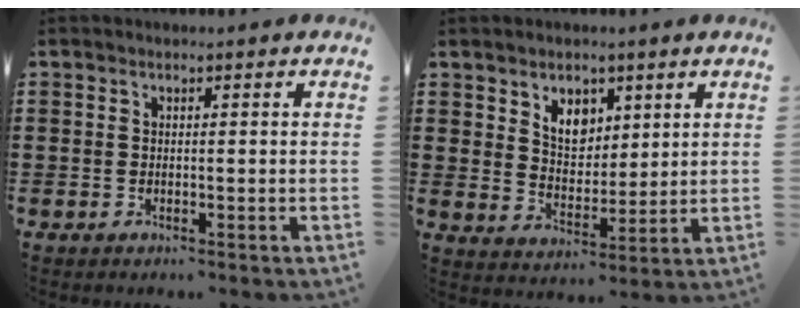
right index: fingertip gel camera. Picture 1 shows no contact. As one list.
[{"total": 5.6, "force": [3.7, 3.6, 2.2], "torque": [-0.051, 0.005, 0.067]}]